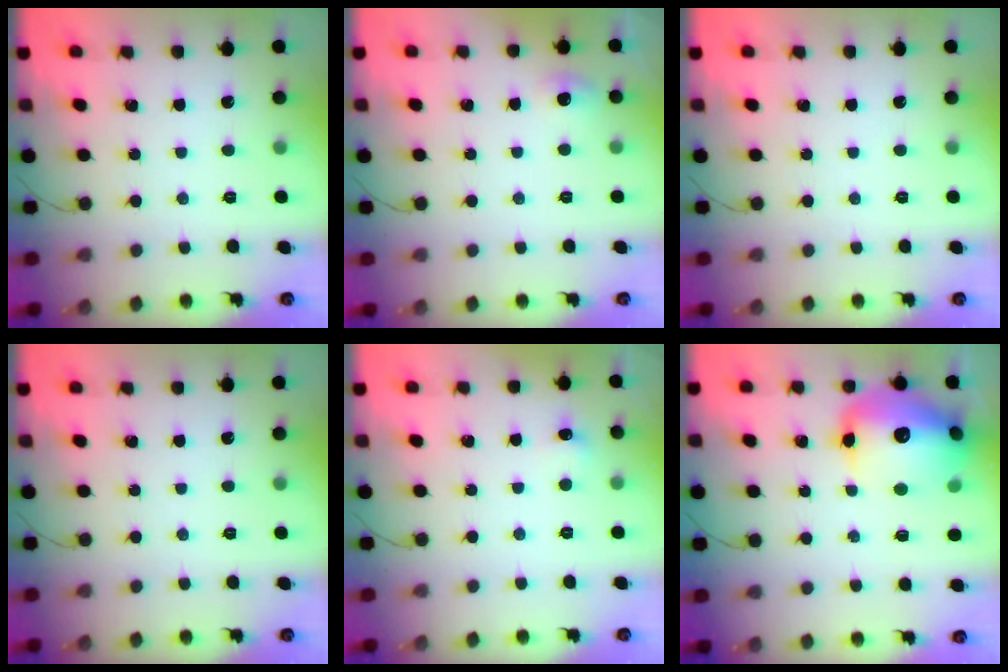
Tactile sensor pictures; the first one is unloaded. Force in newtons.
{"total": 4.5, "press": 4.3, "slide": 1.3}
{"total": 0.0}
{"total": 0.0}
{"total": 3.8, "press": 3.6, "slide": 1.2}
{"total": 19.8, "press": 19.5, "slide": 3.6}